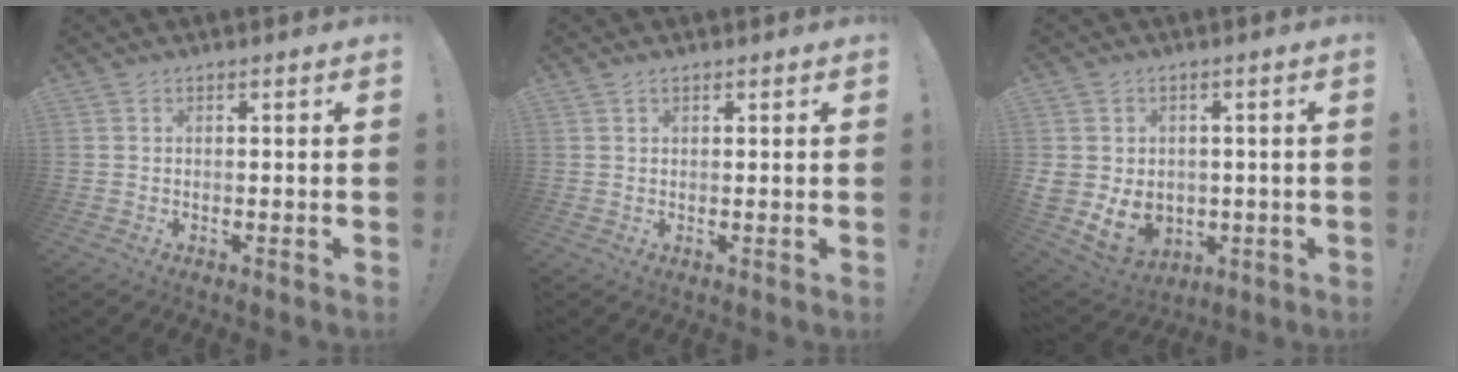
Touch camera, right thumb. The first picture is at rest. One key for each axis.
{"total": 1.0, "fx": 0.7, "fy": 0.6, "fz": 0.2, "tx": 0.004, "ty": -0.002, "tz": 0.013}
{"total": 10.3, "fx": -0.4, "fy": 8.9, "fz": 5.2, "tx": -0.115, "ty": -0.011, "tz": -0.002}